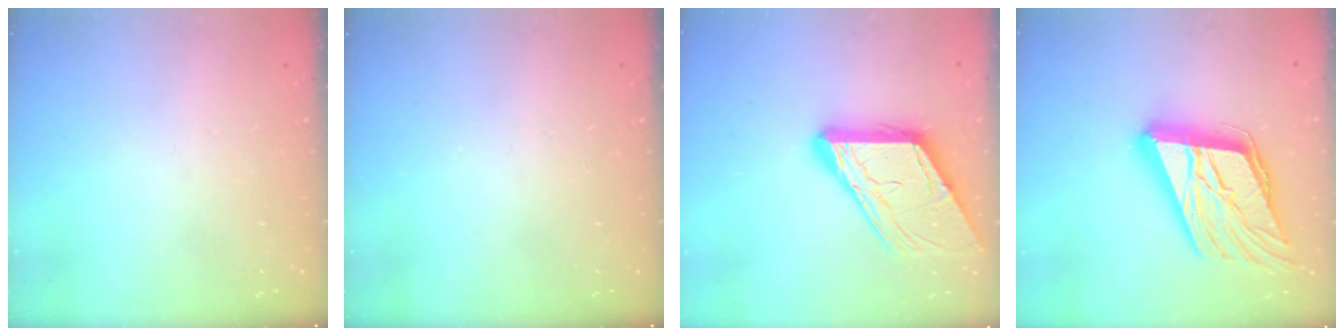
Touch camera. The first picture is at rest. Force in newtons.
{"total": 0.0}
{"total": 13.5, "press": 13.4, "slide": 1.6}
{"total": 27.8, "press": 27.3, "slide": 5.1}